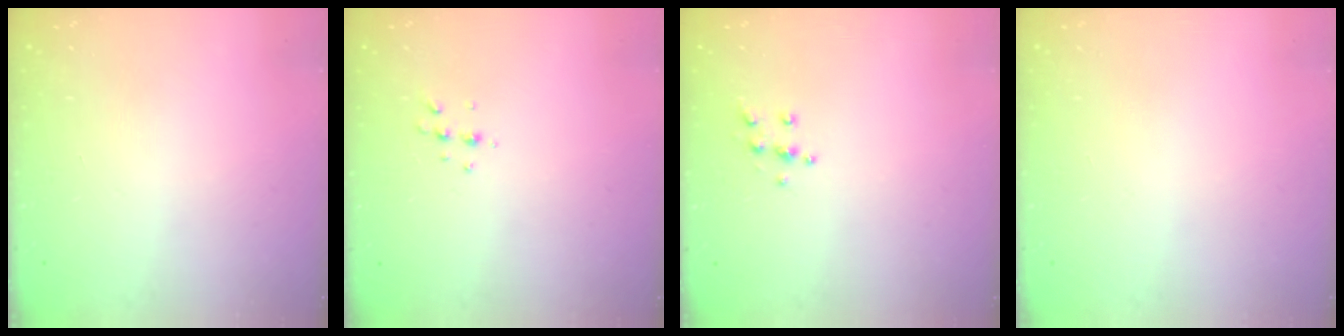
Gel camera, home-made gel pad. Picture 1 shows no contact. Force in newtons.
{"total": 4.3, "press": 4.2, "slide": 0.6}
{"total": 5.6, "press": 5.6, "slide": 0.5}
{"total": 0.0}